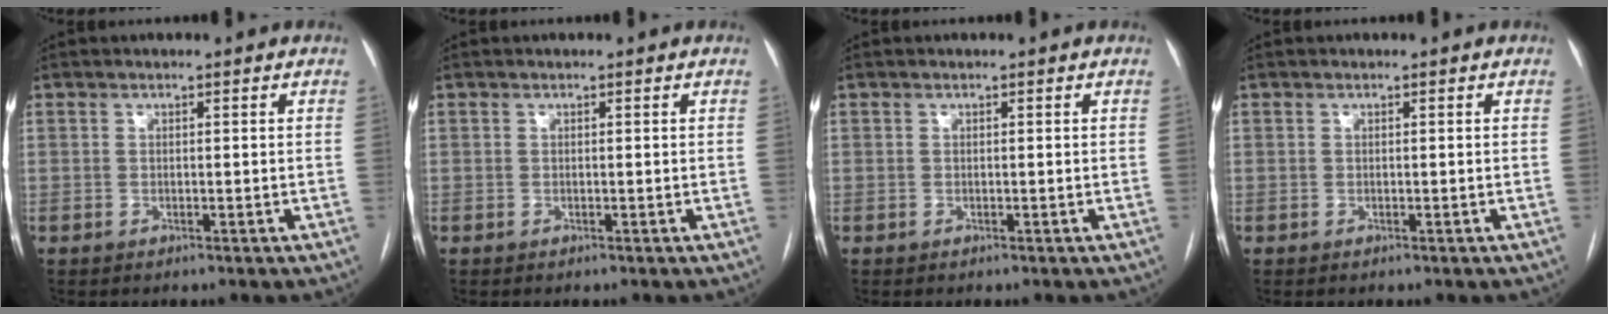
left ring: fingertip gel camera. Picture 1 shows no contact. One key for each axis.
{"total": 0.0}
{"total": 0.0}
{"total": 0.0}